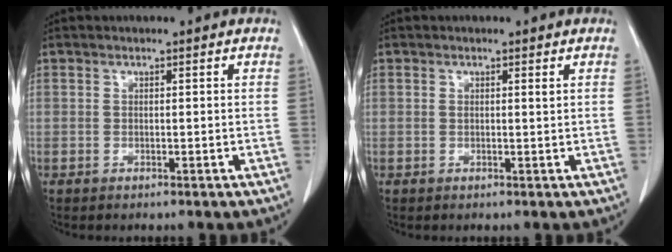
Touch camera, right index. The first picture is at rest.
{"total": 0.7, "force": [0.5, 0.0, 0.6], "torque": [-0.010, 0.000, 0.010]}